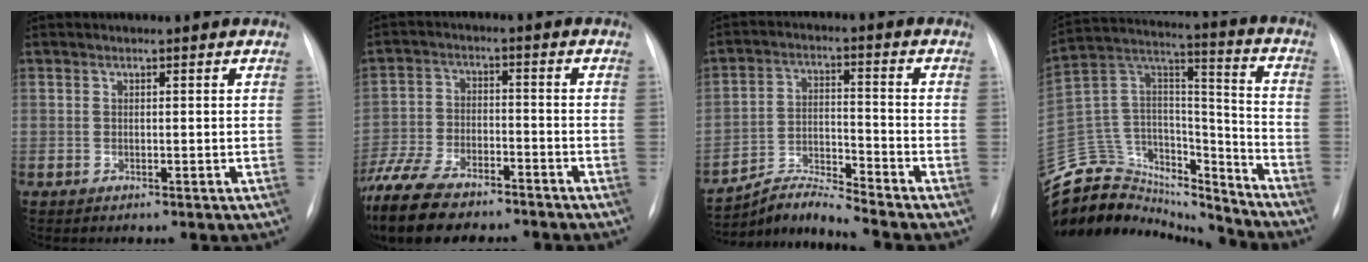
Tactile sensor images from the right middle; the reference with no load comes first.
{"total": 15.7, "force": [-12.6, 5.5, 7.7], "torque": [-0.178, -0.018, -0.211]}
{"total": 7.0, "force": [-6.8, -1.8, 0.1], "torque": [-0.020, 0.010, -0.127]}
{"total": 25.6, "force": [-23.8, 7.5, 5.6], "torque": [-0.156, 0.052, -0.381]}